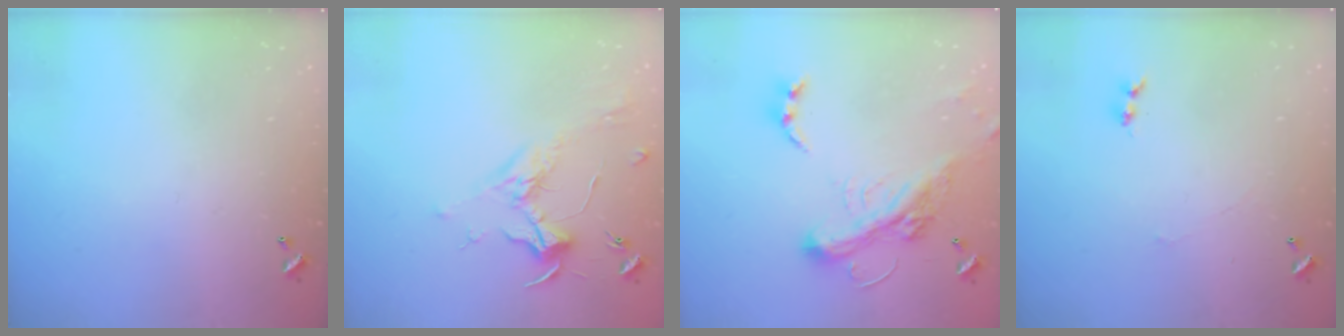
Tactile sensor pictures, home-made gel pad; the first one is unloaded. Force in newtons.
{"total": 2.0, "press": 1.8, "slide": 0.7}
{"total": 7.8, "press": 7.6, "slide": 1.9}
{"total": 1.2, "press": 1.1, "slide": 0.3}